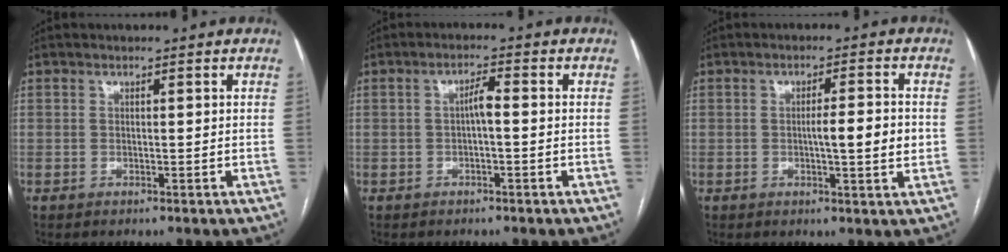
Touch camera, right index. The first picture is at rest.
{"total": 2.5, "force": [-0.2, 0.4, 2.4], "torque": [-0.041, 0.008, -0.004]}
{"total": 5.4, "force": [-0.3, 0.4, 5.4], "torque": [-0.080, 0.001, -0.005]}